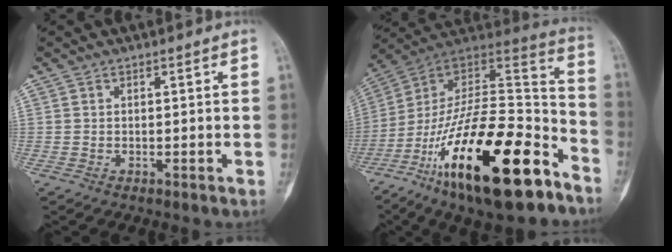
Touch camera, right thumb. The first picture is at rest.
{"total": 32.2, "force": [-17.0, 11.3, 24.8], "torque": [-0.390, 0.071, -0.276]}